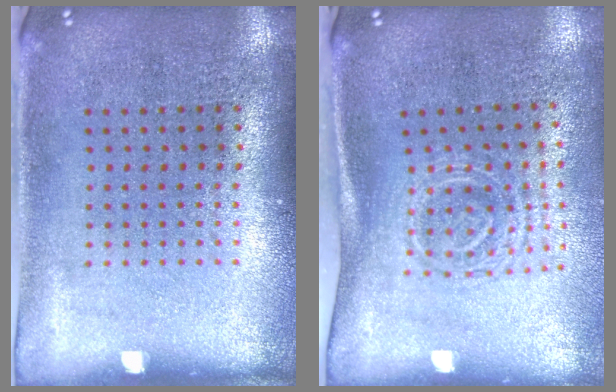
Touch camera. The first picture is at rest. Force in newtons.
{"total": 1.7, "press": 1.3, "slide": 1.2}